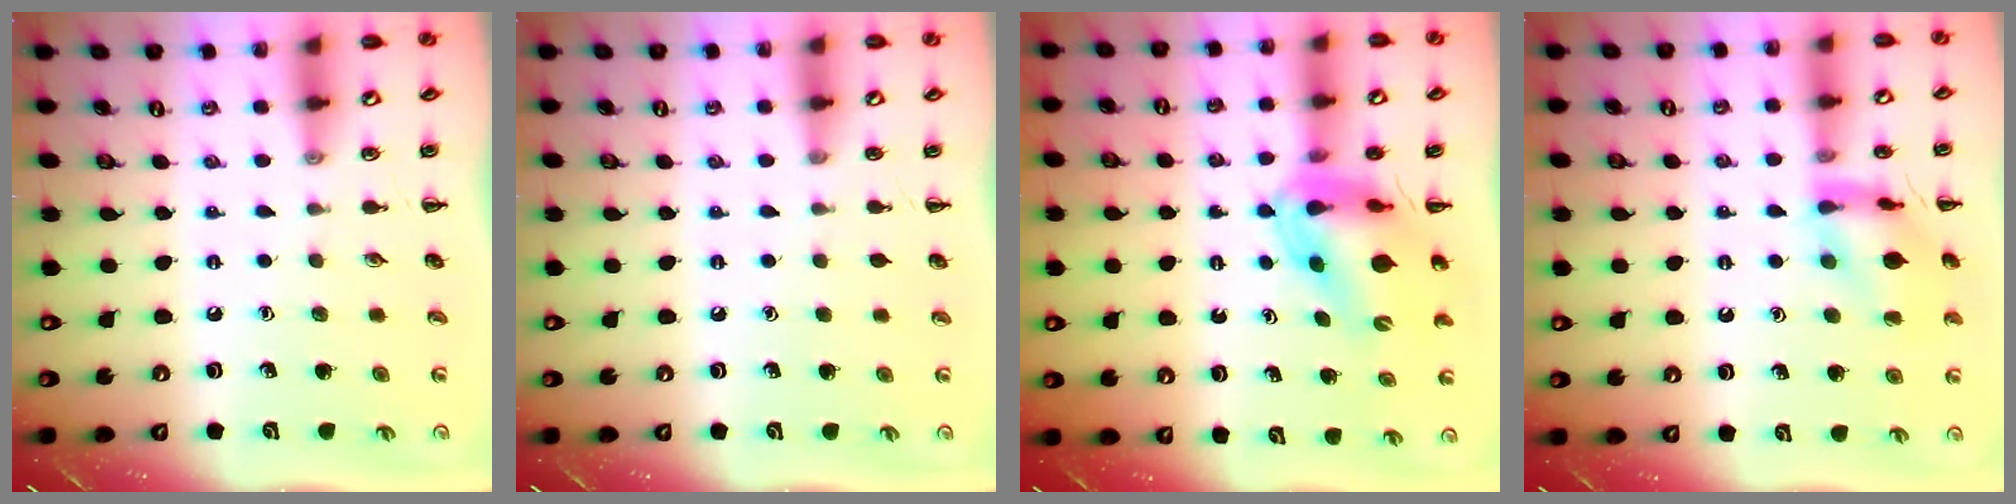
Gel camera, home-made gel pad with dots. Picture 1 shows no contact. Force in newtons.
{"total": 0.0}
{"total": 11.8, "press": 11.2, "slide": 3.6}
{"total": 12.4, "press": 12.4, "slide": 0.6}